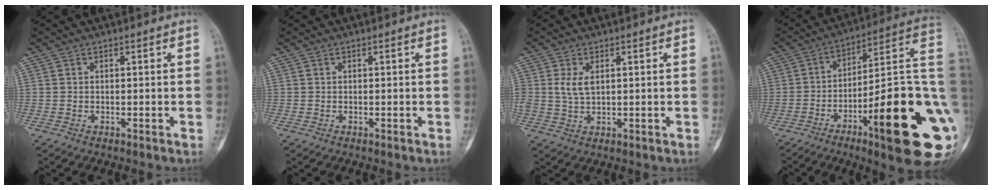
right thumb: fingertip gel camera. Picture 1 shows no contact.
{"total": 0.0}
{"total": 3.7, "force": [0.9, 1.9, 3.0], "torque": [-0.064, -0.001, 0.023]}
{"total": 27.9, "force": [-7.7, 6.5, 26.1], "torque": [-0.311, 0.018, -0.107]}